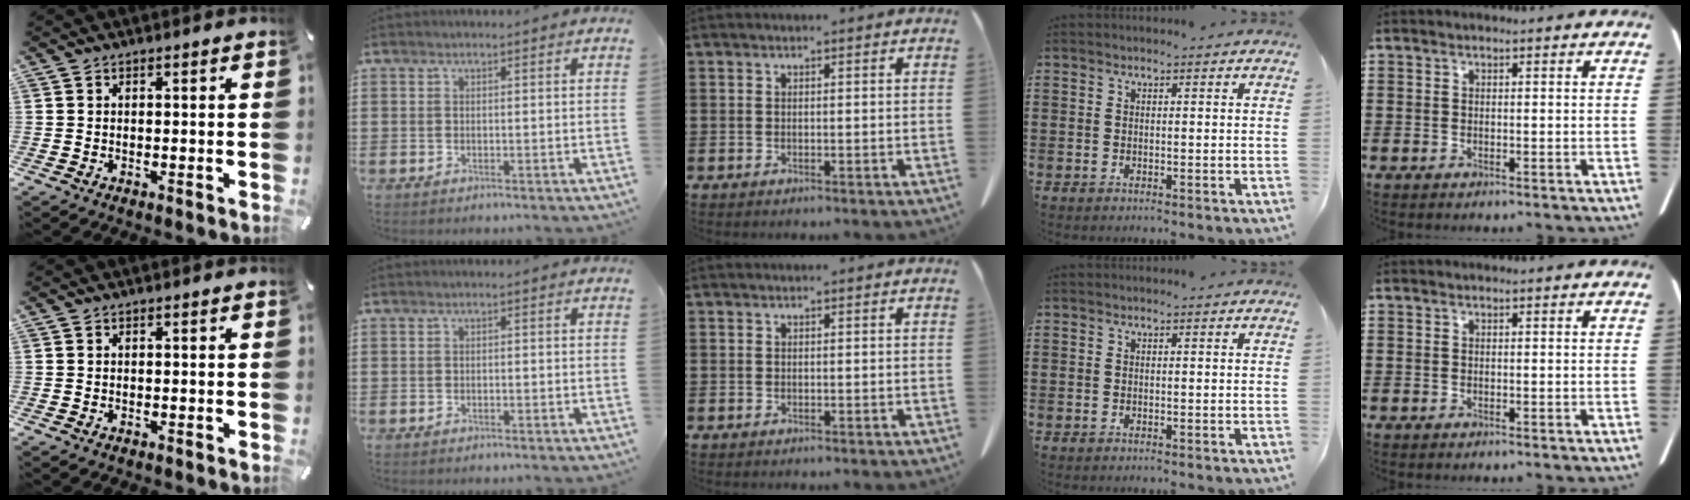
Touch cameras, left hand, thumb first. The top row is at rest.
{"index": {"total": 0.6, "force": [-0.5, 0.2, 0.2], "torque": [-0.008, -0.002, -0.010]}}